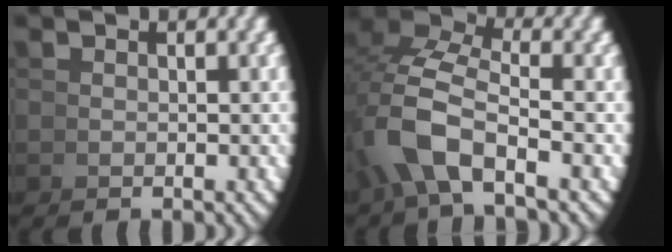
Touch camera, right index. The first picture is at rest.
{"total": 5.9, "force": [0.7, 3.7, 4.5], "torque": [-0.117, -0.008, 0.011]}